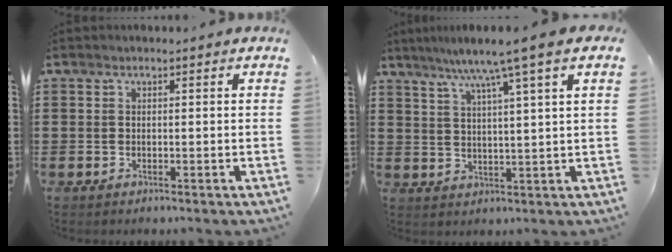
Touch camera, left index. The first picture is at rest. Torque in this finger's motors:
{"motor_torque": [2.14, 0.00, 0.44, 0.01]}